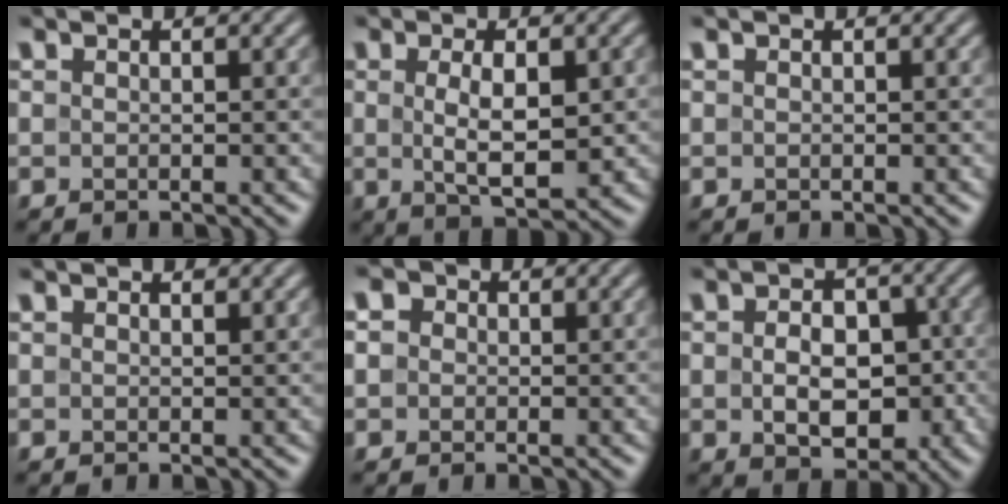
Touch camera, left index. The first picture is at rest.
{"total": 4.7, "force": [0.1, 1.8, 4.3], "torque": [-0.083, -0.005, 0.008]}
{"total": 0.0}
{"total": 0.5, "force": [0.4, 0.1, 0.2], "torque": [-0.004, 0.001, 0.009]}
{"total": 3.2, "force": [1.2, 2.5, 1.5], "torque": [-0.017, 0.023, -0.010]}
{"total": 5.8, "force": [-0.8, 3.9, 4.3], "torque": [-0.064, -0.005, -0.011]}